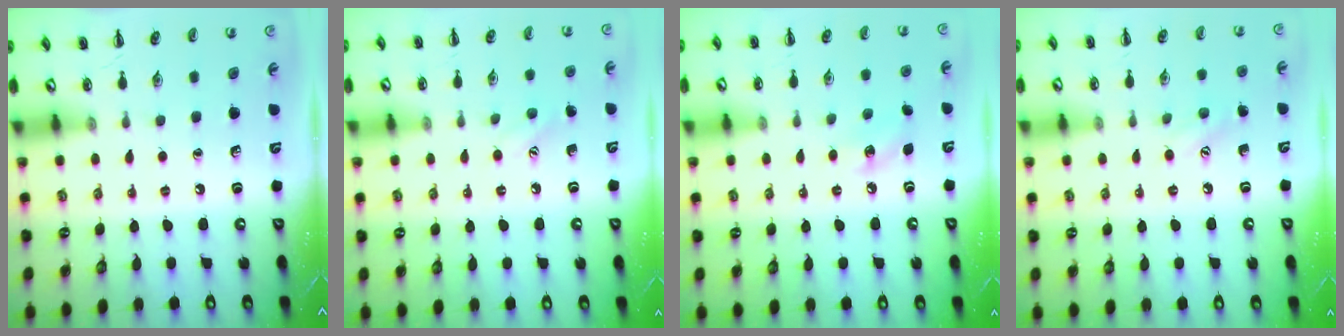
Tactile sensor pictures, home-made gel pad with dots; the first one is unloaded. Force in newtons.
{"total": 5.9, "press": 5.7, "slide": 1.4}
{"total": 7.4, "press": 7.1, "slide": 2.1}
{"total": 6.2, "press": 6.0, "slide": 1.5}